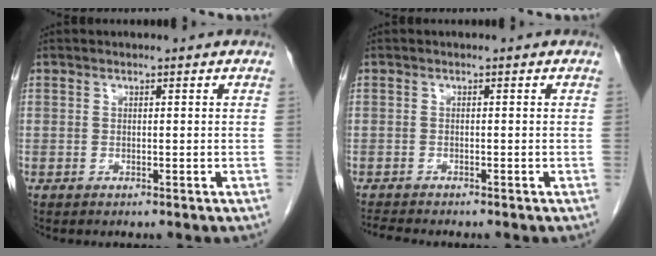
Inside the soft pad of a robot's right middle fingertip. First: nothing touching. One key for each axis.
{"total": 2.0, "fx": -1.9, "fy": -0.1, "fz": 0.4, "tx": -0.013, "ty": -0.010, "tz": -0.033}